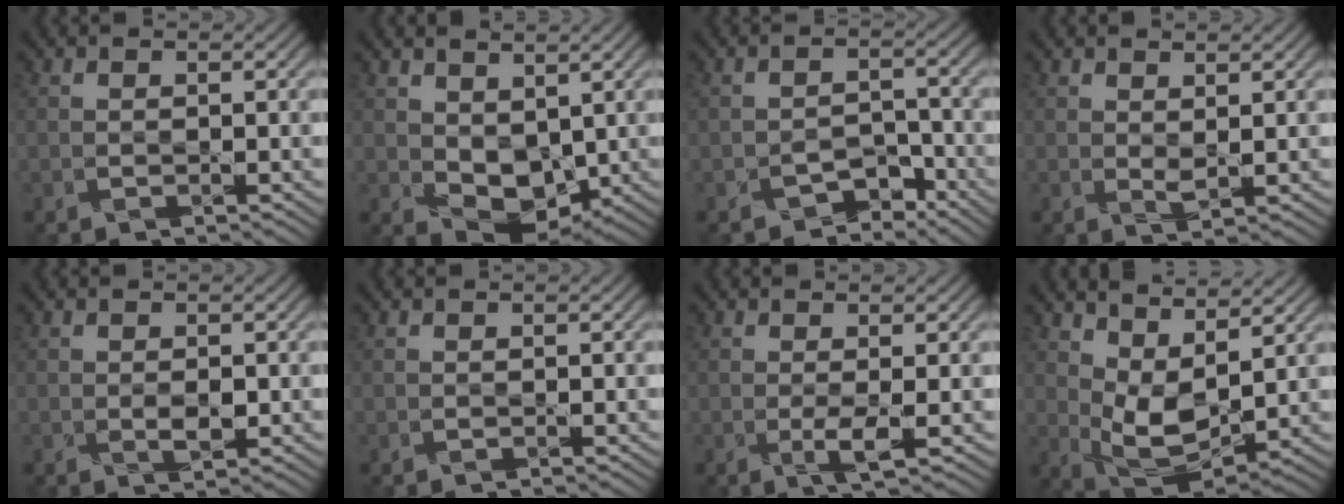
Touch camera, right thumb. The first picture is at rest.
{"total": 5.4, "force": [1.3, 3.7, 3.8], "torque": [-0.077, -0.015, 0.026]}
{"total": 3.7, "force": [-3.1, 1.8, 0.9], "torque": [-0.005, 0.003, -0.054]}
{"total": 1.2, "force": [0.9, 0.3, 0.7], "torque": [-0.019, -0.005, 0.020]}
{"total": 1.5, "force": [-0.1, 0.8, 1.3], "torque": [-0.025, -0.005, 0.001]}
{"total": 0.0}
{"total": 1.9, "force": [-0.1, -0.1, 1.9], "torque": [-0.040, -0.001, -0.006]}
{"total": 8.0, "force": [4.3, 3.8, 5.6], "torque": [-0.126, -0.004, 0.082]}